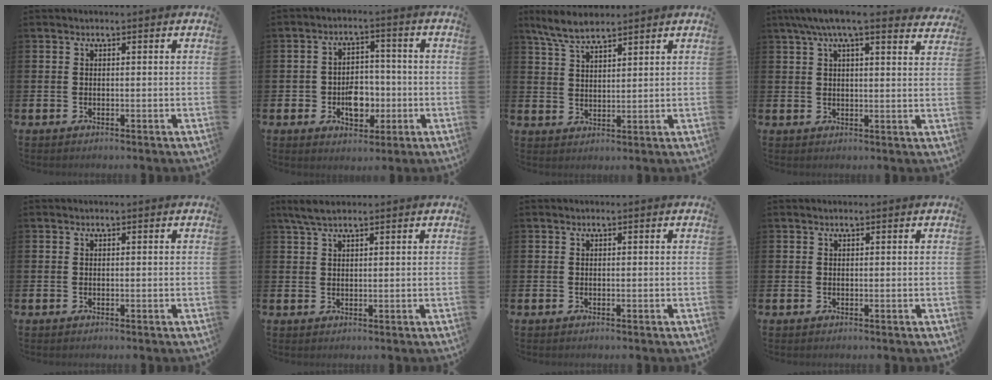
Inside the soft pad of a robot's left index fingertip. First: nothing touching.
{"total": 5.2, "force": [-1.5, 3.9, 3.1], "torque": [-0.052, 0.006, -0.032]}
{"total": 6.0, "force": [5.4, 1.2, 2.3], "torque": [-0.065, -0.012, 0.102]}
{"total": 6.6, "force": [5.7, 1.0, 3.1], "torque": [-0.062, -0.015, 0.101]}
{"total": 0.0}
{"total": 3.7, "force": [2.8, 1.0, 2.1], "torque": [-0.044, 0.000, 0.051]}
{"total": 0.0}
{"total": 0.0}